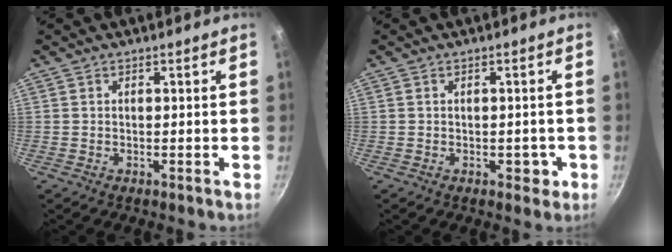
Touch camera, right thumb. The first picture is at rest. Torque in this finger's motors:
{"motor_torque": [0.36, 0.68, -0.26, 0.04, 0.13]}